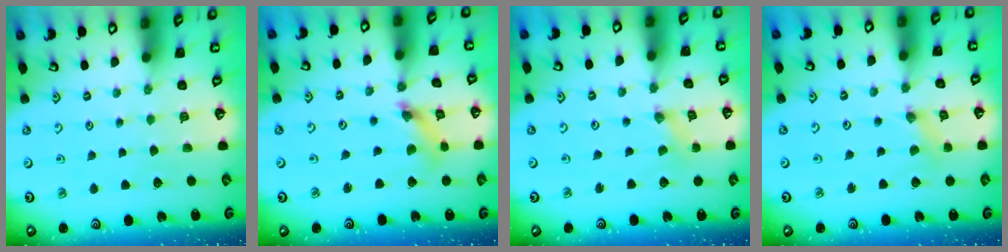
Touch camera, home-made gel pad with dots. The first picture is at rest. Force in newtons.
{"total": 5.5, "press": 5.5, "slide": 0.7}
{"total": 0.0}
{"total": 2.1, "press": 2.1, "slide": 0.4}